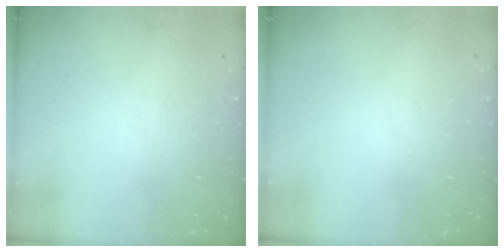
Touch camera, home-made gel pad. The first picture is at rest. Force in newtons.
{"total": 0.0}